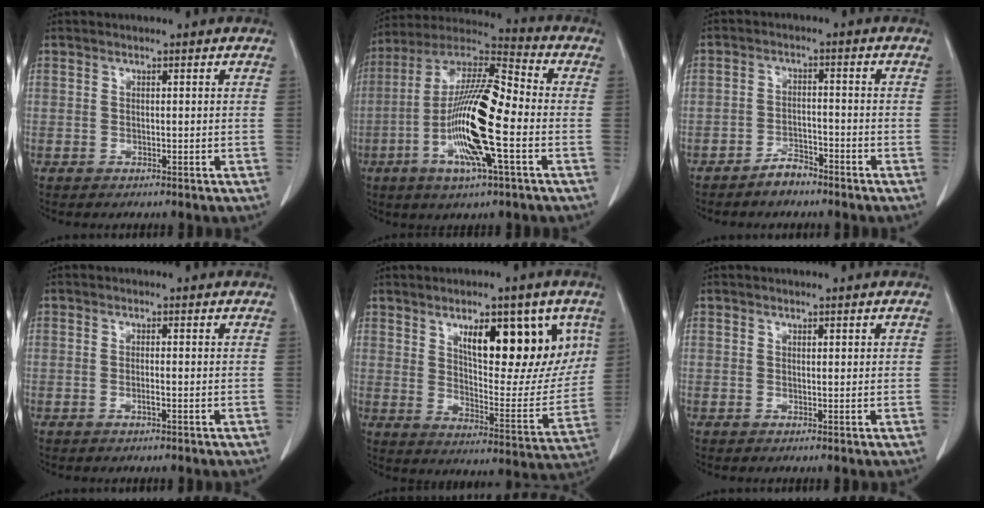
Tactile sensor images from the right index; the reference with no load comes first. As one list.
[{"total": 17.3, "force": [-4.1, 2.1, 16.7], "torque": [-0.331, -0.003, -0.078]}, {"total": 3.4, "force": [-2.9, 1.5, 1.1], "torque": [-0.017, 0.006, -0.049]}, {"total": 1.1, "force": [-0.5, 0.0, 1.0], "torque": [-0.024, -0.001, -0.008]}, {"total": 17.0, "force": [7.4, 5.7, 14.2], "torque": [-0.192, -0.002, 0.118]}, {"total": 0.7, "force": [0.4, 0.3, 0.6], "torque": [-0.008, 0.000, 0.005]}]